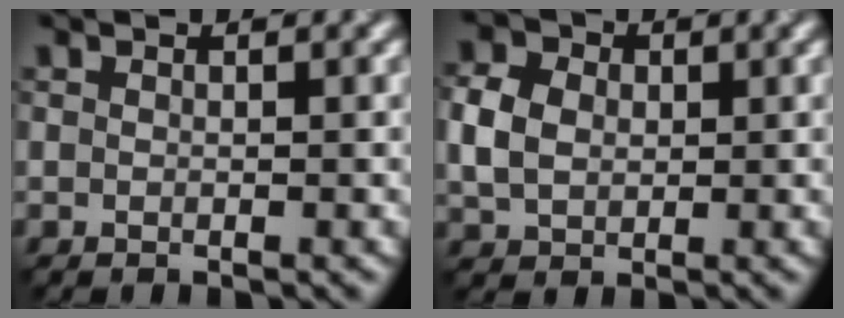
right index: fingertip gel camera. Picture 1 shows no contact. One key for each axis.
{"total": 3.8, "fx": 0.0, "fy": 3.2, "fz": 2.0, "tx": -0.053, "ty": 0.014, "tz": 0.003}